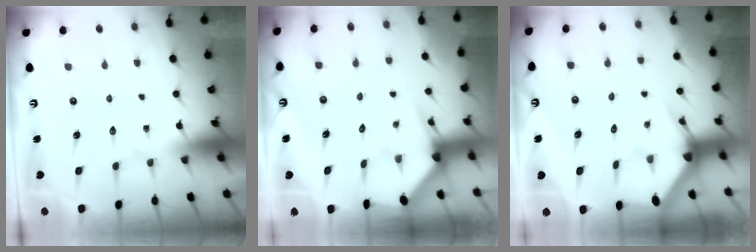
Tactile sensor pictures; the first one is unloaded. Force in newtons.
{"total": 3.2, "press": 3.2, "slide": 0.1}
{"total": 2.9, "press": 2.9, "slide": 0.1}